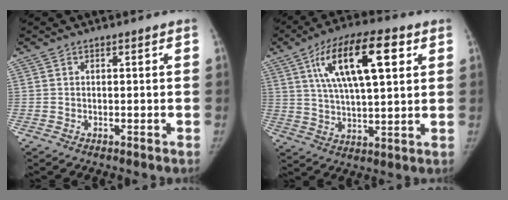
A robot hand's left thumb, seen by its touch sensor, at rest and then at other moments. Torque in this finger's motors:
{"motor_torque": [0.17, 0.39, 2.16, -0.61, 0.34]}